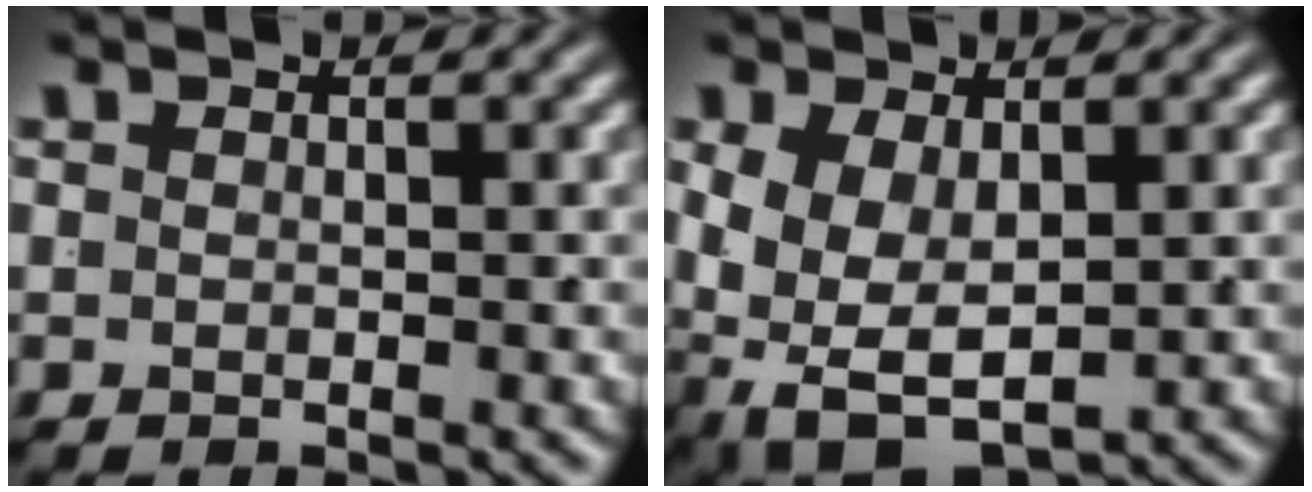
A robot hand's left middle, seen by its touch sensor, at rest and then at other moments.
{"total": 8.5, "force": [-2.8, 6.3, 4.9], "torque": [-0.125, -0.054, -0.022]}